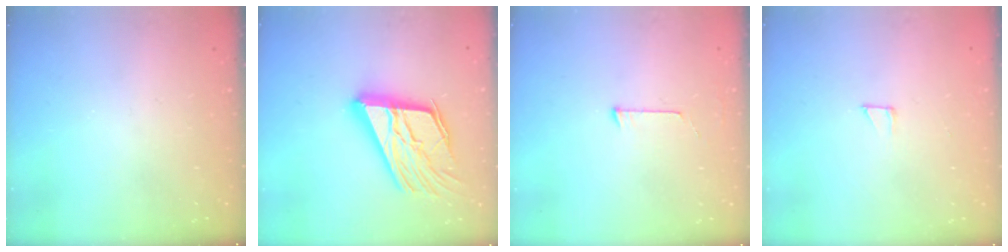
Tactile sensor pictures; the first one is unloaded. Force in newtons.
{"total": 22.6, "press": 22.3, "slide": 3.2}
{"total": 3.7, "press": 3.6, "slide": 0.4}
{"total": 2.5, "press": 2.5, "slide": 0.1}